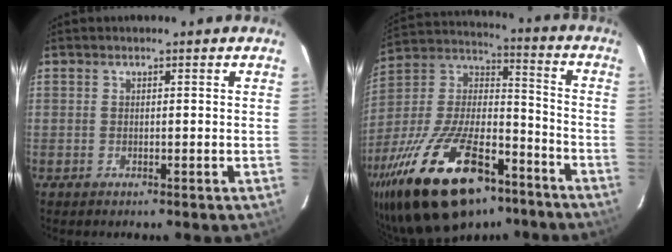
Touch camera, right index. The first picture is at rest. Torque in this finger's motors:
{"motor_torque": [1.48, -0.66, 0.95, 0.21]}